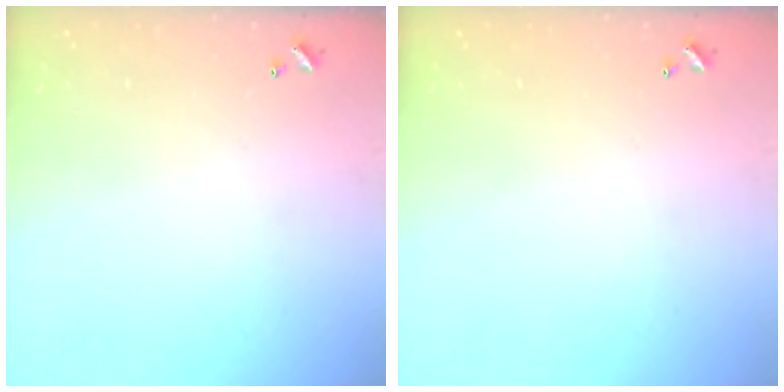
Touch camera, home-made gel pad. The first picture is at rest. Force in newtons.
{"total": 0.0}